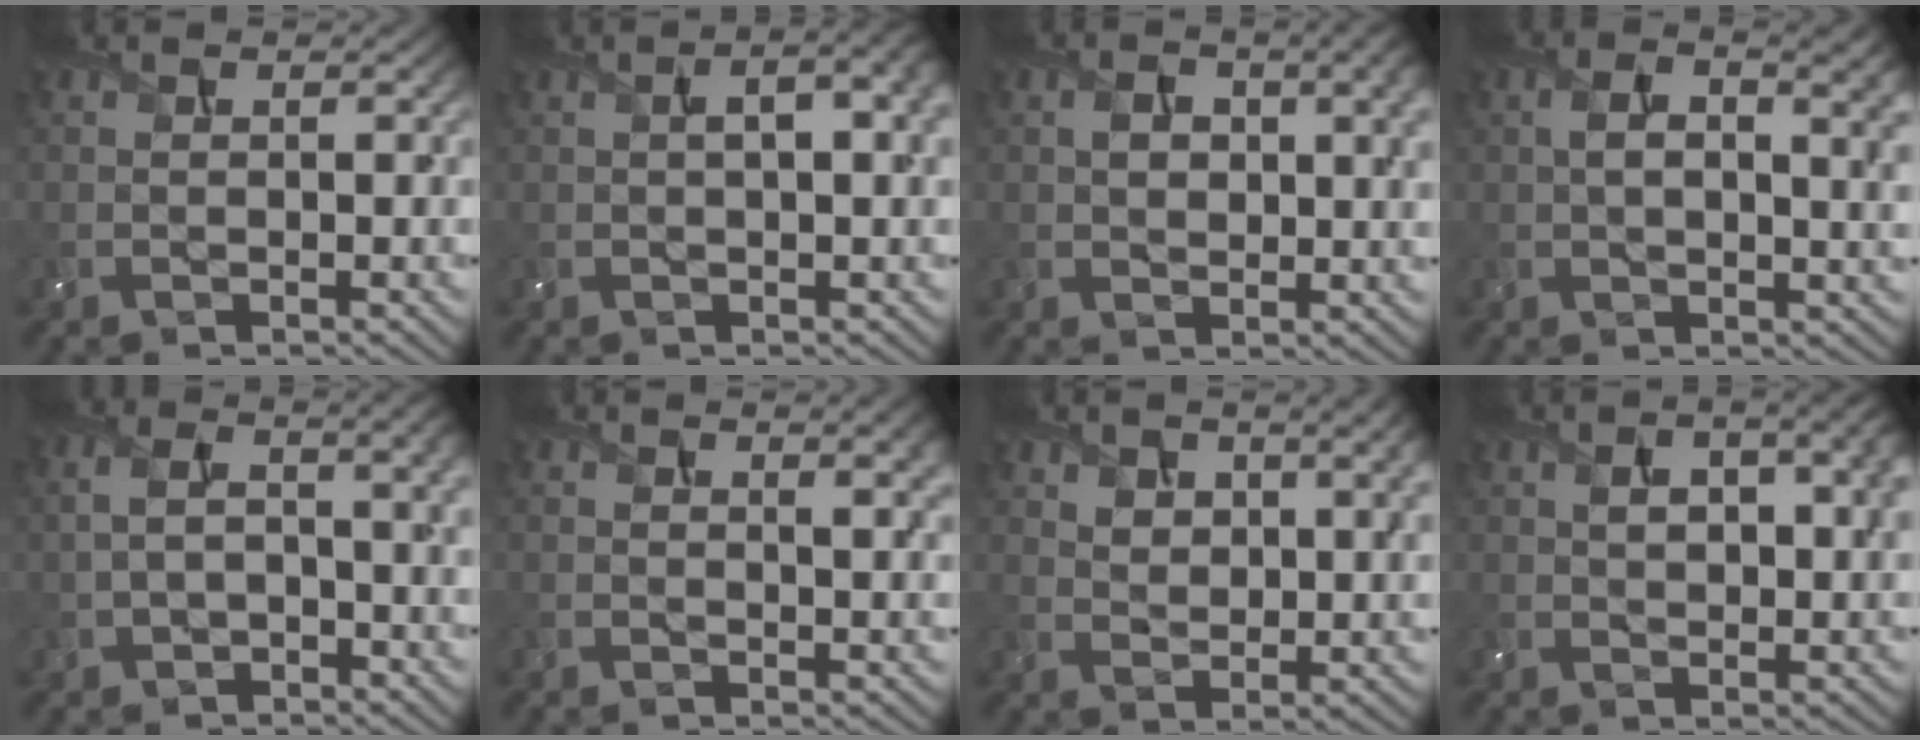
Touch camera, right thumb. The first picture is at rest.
{"total": 5.3, "force": [1.4, 1.7, 4.8], "torque": [-0.076, 0.012, 0.018]}
{"total": 7.3, "force": [1.9, 4.2, 5.6], "torque": [-0.093, -0.005, 0.036]}
{"total": 7.6, "force": [1.8, 3.6, 6.4], "torque": [-0.109, -0.001, 0.027]}
{"total": 7.0, "force": [-0.2, 4.1, 5.7], "torque": [-0.114, 0.001, 0.002]}
{"total": 3.3, "force": [1.8, 0.9, 2.7], "torque": [-0.044, -0.001, 0.031]}
{"total": 6.6, "force": [3.8, 3.5, 4.1], "torque": [-0.082, -0.007, 0.075]}
{"total": 9.9, "force": [3.1, 4.7, 8.1], "torque": [-0.129, 0.008, 0.049]}